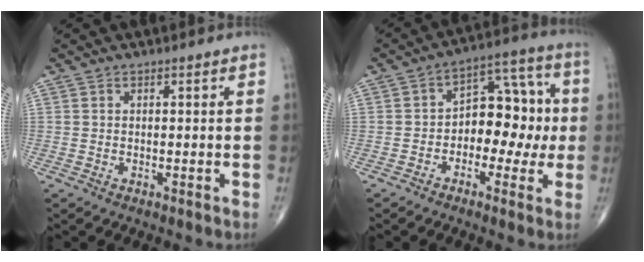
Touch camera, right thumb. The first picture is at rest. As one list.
[{"total": 12.0, "force": [-1.2, 7.9, 8.9], "torque": [-0.076, 0.051, -0.027]}]